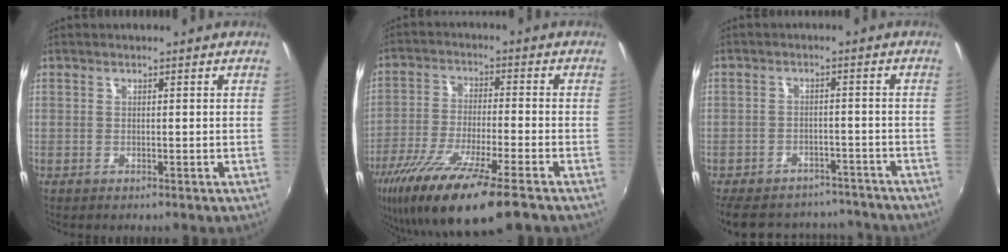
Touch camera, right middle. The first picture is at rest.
{"total": 16.9, "force": [-11.4, 2.2, 12.2], "torque": [-0.239, -0.046, -0.202]}
{"total": 15.7, "force": [-12.8, 7.9, 4.8], "torque": [-0.120, 0.036, -0.163]}